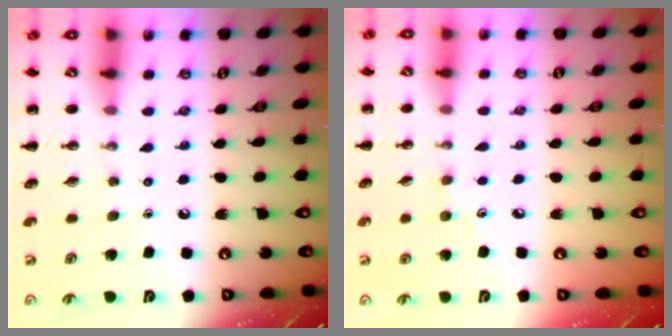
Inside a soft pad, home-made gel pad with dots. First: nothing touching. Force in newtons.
{"total": 4.8, "press": 4.7, "slide": 1.2}